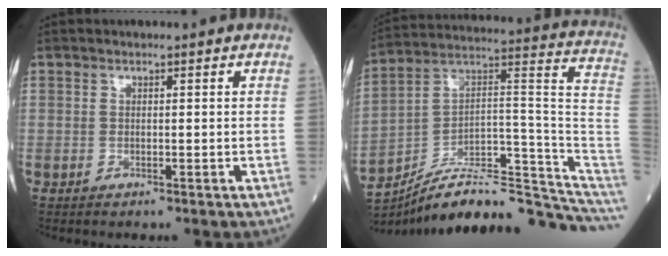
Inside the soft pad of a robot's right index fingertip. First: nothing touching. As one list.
[{"total": 21.9, "force": [-19.3, 3.0, 10.1], "torque": [-0.091, 0.064, -0.287]}]